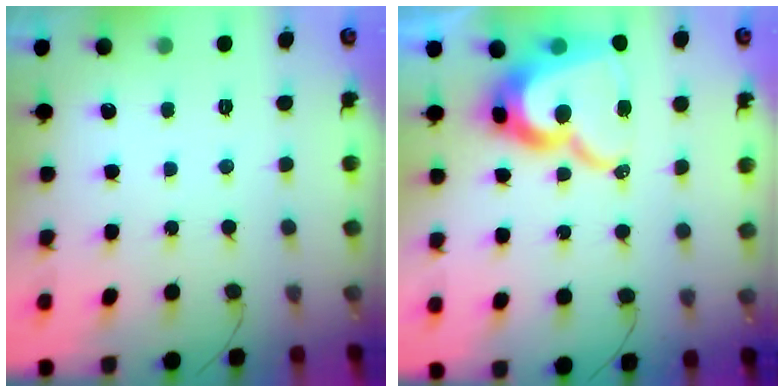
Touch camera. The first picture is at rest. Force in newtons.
{"total": 18.6, "press": 18.6, "slide": 1.7}